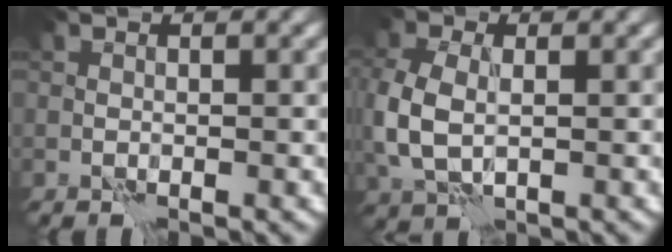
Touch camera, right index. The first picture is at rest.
{"total": 4.9, "force": [0.2, 3.3, 3.6], "torque": [-0.102, -0.007, 0.003]}